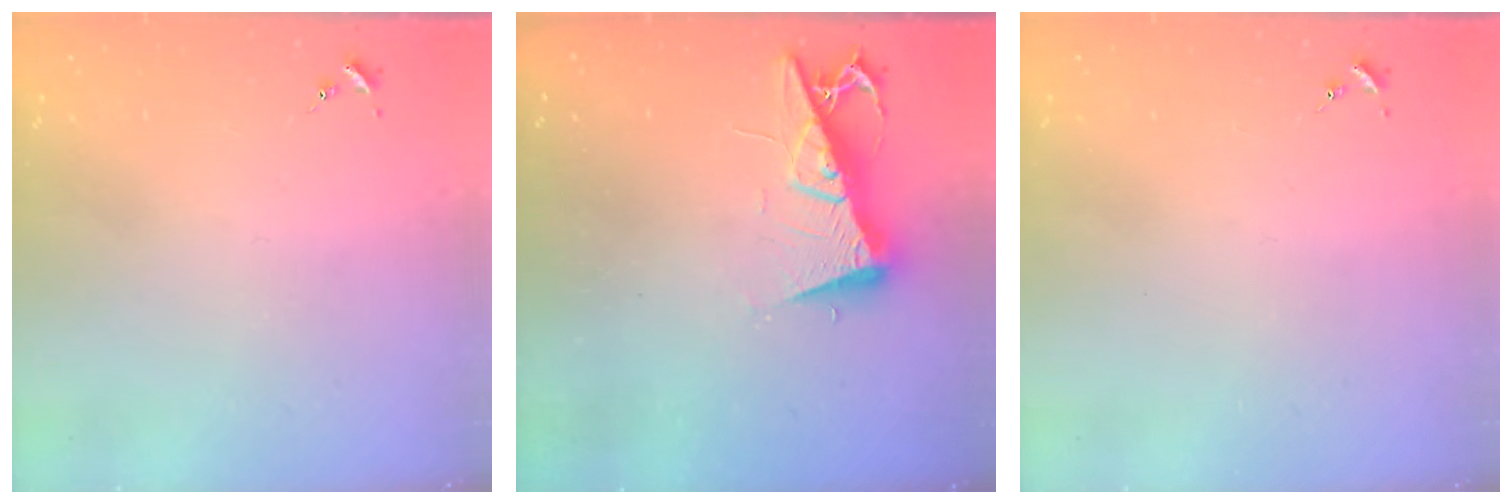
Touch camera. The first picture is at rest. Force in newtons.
{"total": 11.3, "press": 11.2, "slide": 1.1}
{"total": 0.0}